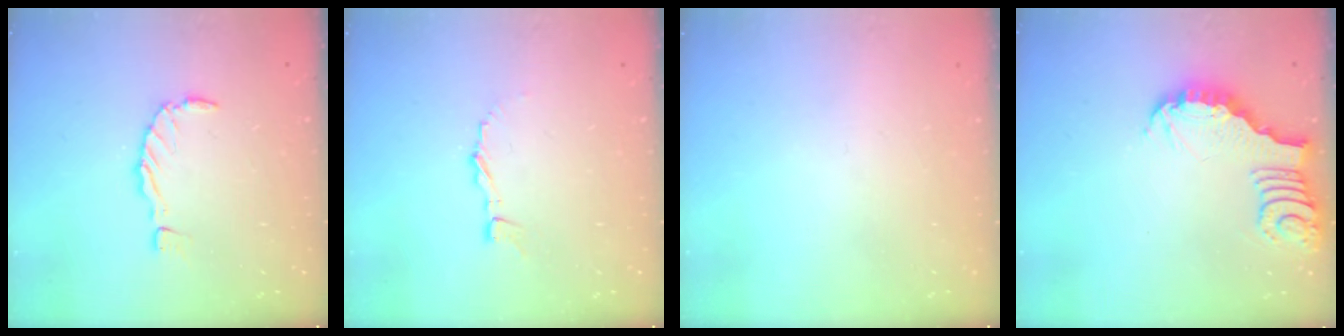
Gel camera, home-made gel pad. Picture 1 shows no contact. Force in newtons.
{"total": 3.8, "press": 3.8, "slide": 0.2}
{"total": 0.0}
{"total": 3.7, "press": 3.7, "slide": 0.1}